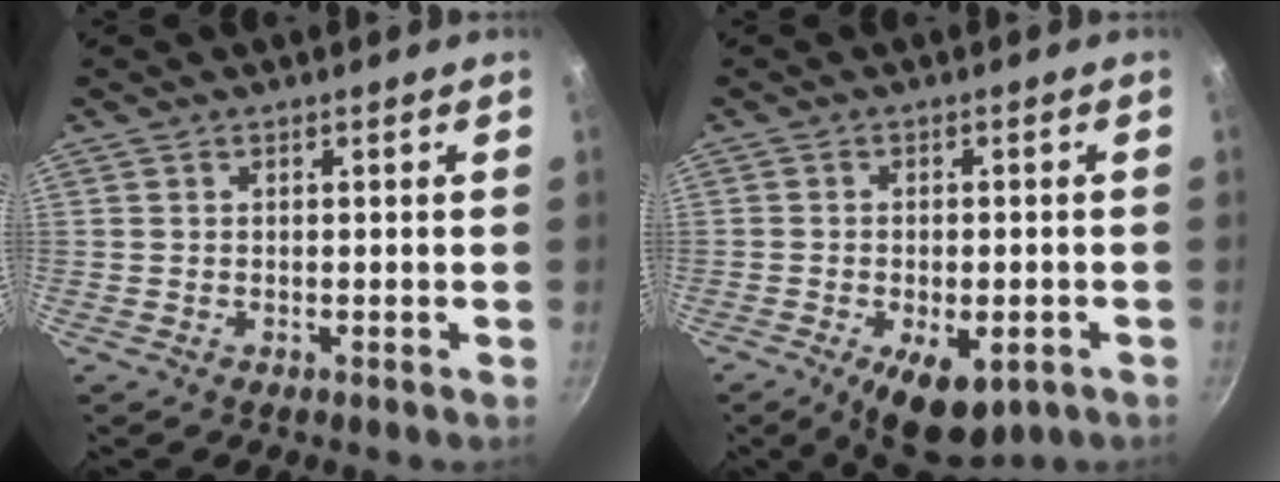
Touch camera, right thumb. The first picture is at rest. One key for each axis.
{"total": 9.5, "fx": -4.1, "fy": 4.6, "fz": 7.2, "tx": -0.086, "ty": 0.011, "tz": -0.049}